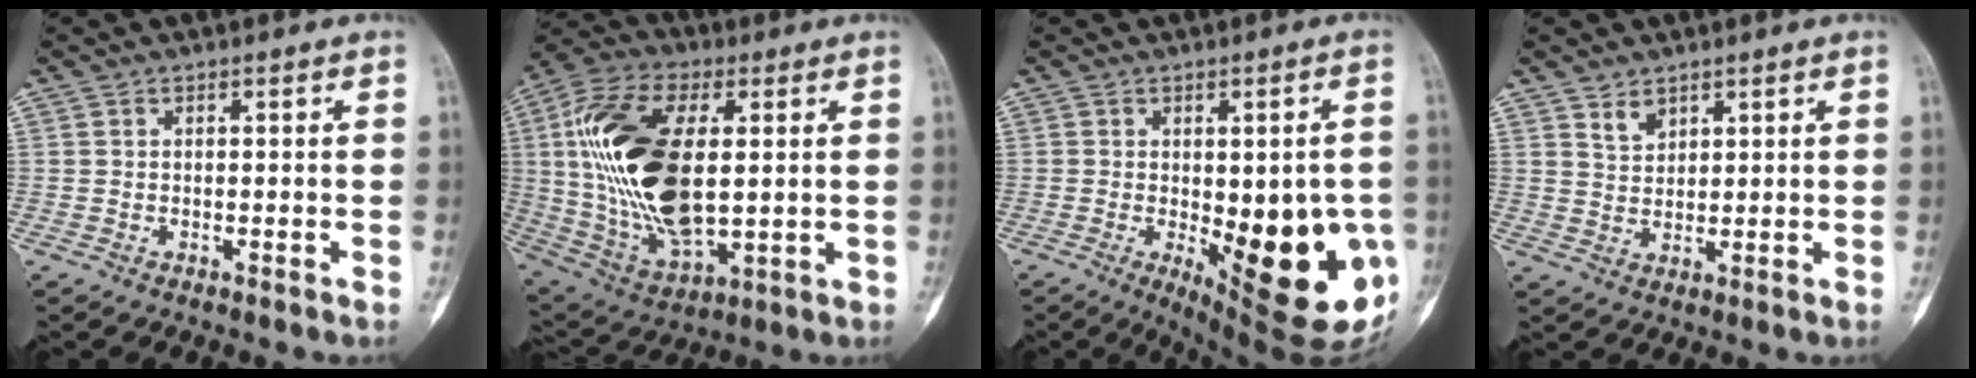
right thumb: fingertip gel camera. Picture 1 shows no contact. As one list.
[{"total": 24.7, "force": [2.8, 12.8, 20.9], "torque": [-0.411, -0.009, 0.055]}, {"total": 21.3, "force": [-4.9, 8.2, 19.0], "torque": [-0.177, -0.007, -0.036]}, {"total": 3.0, "force": [2.2, 1.8, 1.1], "torque": [-0.009, -0.020, 0.046]}]